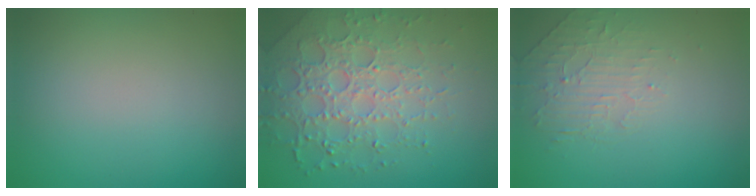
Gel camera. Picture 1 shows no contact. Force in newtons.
{"total": 6.2, "press": 4.8, "slide": 3.9}
{"total": 2.0, "press": 0.9, "slide": 1.8}